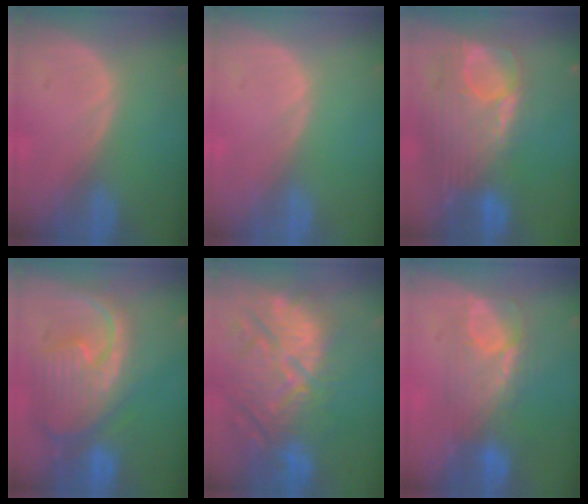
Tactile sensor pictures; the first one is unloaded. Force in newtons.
{"total": 0.0}
{"total": 12.7, "press": 10.7, "slide": 6.9}
{"total": 12.4, "press": 10.6, "slide": 6.5}
{"total": 13.7, "press": 12.5, "slide": 5.5}
{"total": 7.7, "press": 7.4, "slide": 2.2}